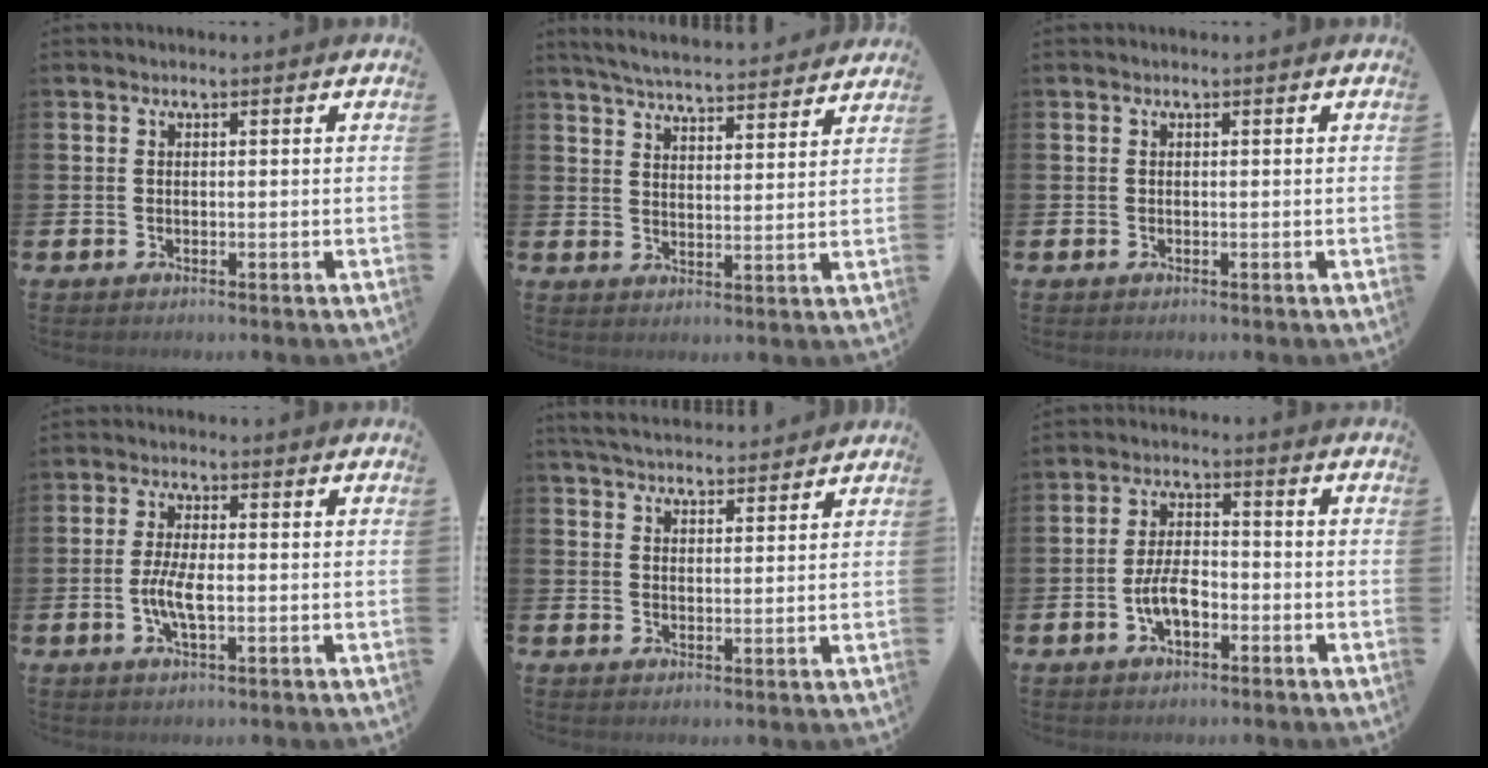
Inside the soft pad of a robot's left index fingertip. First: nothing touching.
{"total": 5.5, "force": [5.5, 0.3, 0.9], "torque": [-0.032, -0.039, 0.095]}
{"total": 0.0}
{"total": 4.3, "force": [-0.8, 1.5, 3.9], "torque": [-0.076, -0.004, -0.021]}
{"total": 4.8, "force": [4.7, 0.7, 0.5], "torque": [-0.020, -0.023, 0.085]}
{"total": 4.9, "force": [-1.7, 2.3, 3.9], "torque": [-0.067, 0.004, -0.035]}